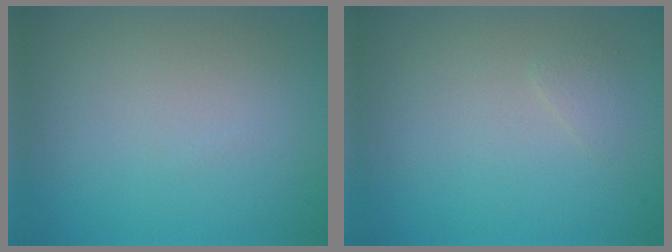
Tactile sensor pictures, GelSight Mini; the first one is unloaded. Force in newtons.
{"total": 0.7, "press": 0.7, "slide": 0.1}